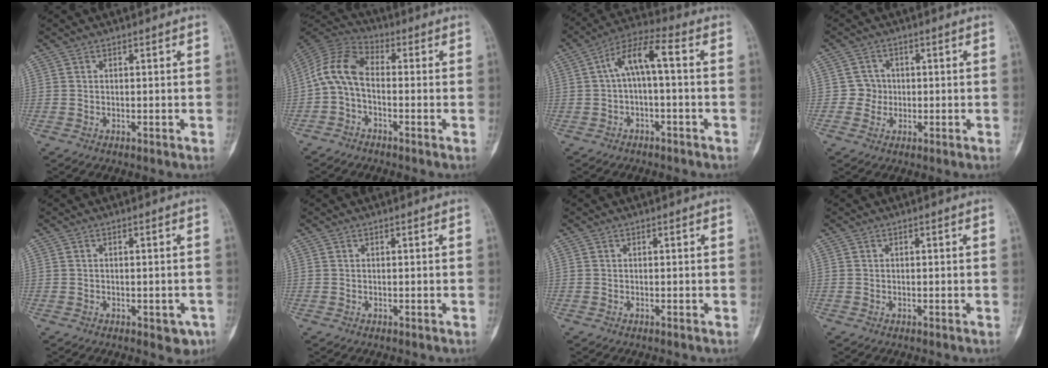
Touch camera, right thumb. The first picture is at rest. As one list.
[{"total": 8.3, "force": [-1.2, 4.8, 6.6], "torque": [-0.130, 0.027, -0.041]}, {"total": 8.3, "force": [0.3, 2.5, 7.9], "torque": [-0.151, 0.048, -0.001]}, {"total": 3.1, "force": [-0.2, 3.1, 0.0], "torque": [0.025, 0.010, -0.009]}, {"total": 3.5, "force": [-1.6, 1.9, 2.5], "torque": [-0.012, 0.005, -0.014]}, {"total": 0.0}, {"total": 0.0}, {"total": 0.0}]